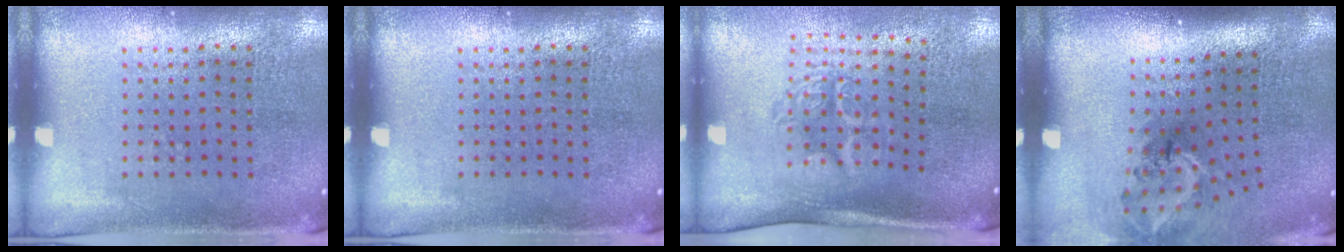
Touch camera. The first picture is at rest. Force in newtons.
{"total": 0.0}
{"total": 1.7, "press": 1.3, "slide": 1.1}
{"total": 1.9, "press": 1.3, "slide": 1.4}